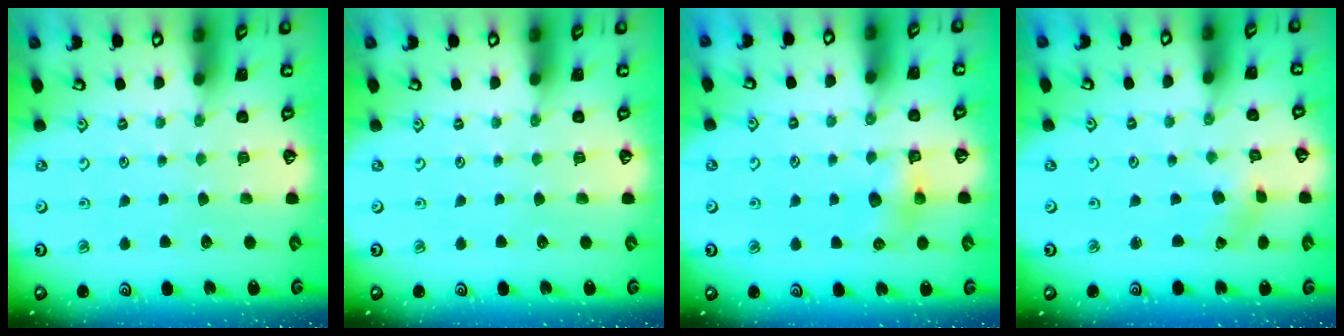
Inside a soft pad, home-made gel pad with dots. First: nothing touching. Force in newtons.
{"total": 0.0}
{"total": 6.5, "press": 6.5, "slide": 0.7}
{"total": 1.1, "press": 1.0, "slide": 0.1}